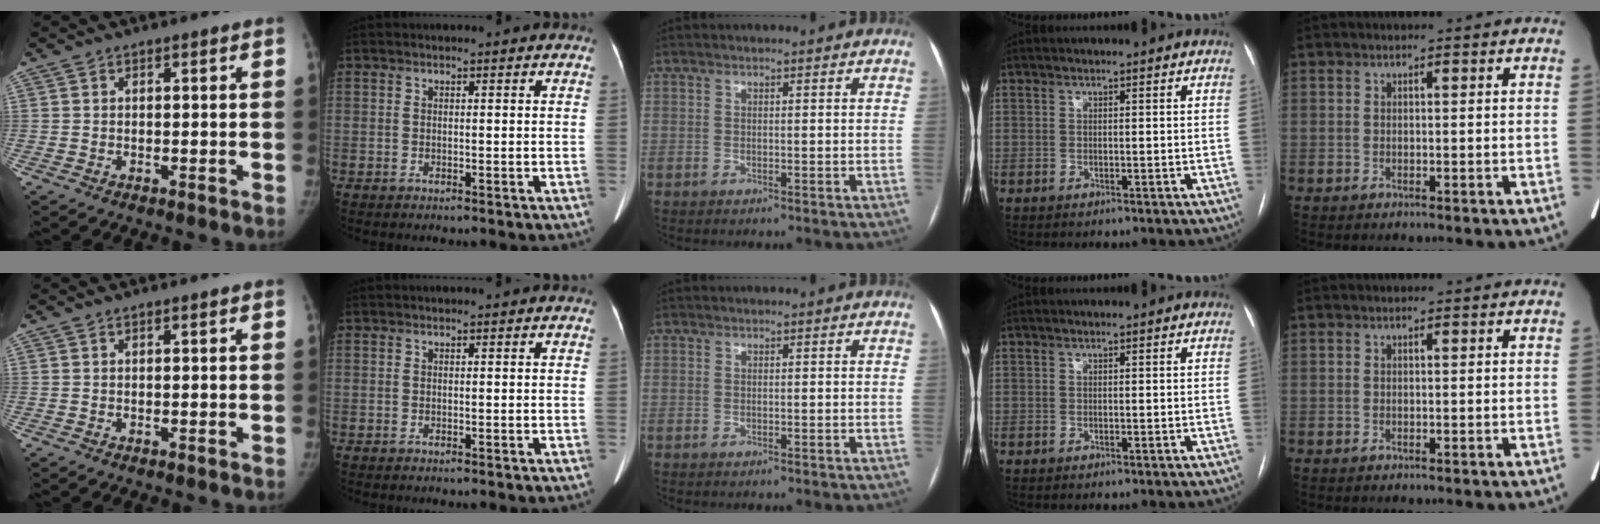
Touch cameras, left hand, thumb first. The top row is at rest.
{}